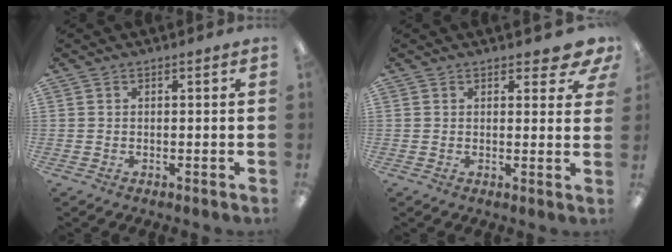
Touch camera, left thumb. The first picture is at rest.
{"total": 4.2, "force": [3.0, 2.0, 2.2], "torque": [-0.017, -0.014, 0.049]}